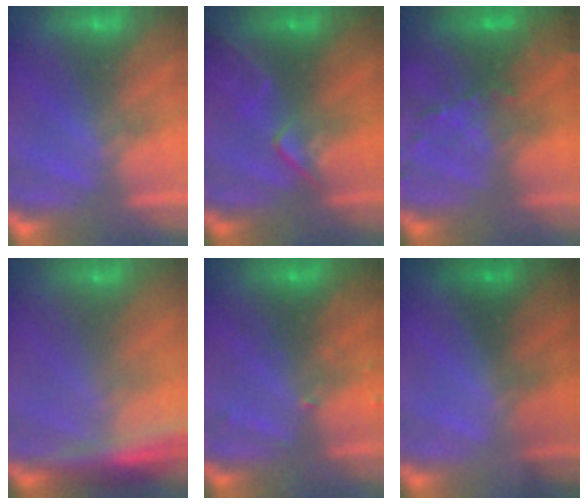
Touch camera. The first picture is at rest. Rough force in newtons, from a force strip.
{"total": 2.2}
{"total": 8.6}
{"total": 5.9}
{"total": 3.1}
{"total": 1.4}